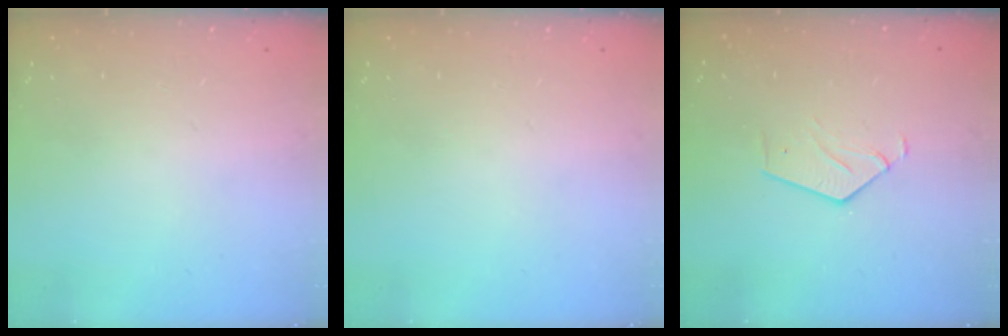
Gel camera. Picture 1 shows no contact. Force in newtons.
{"total": 0.0}
{"total": 4.8, "press": 4.7, "slide": 0.4}